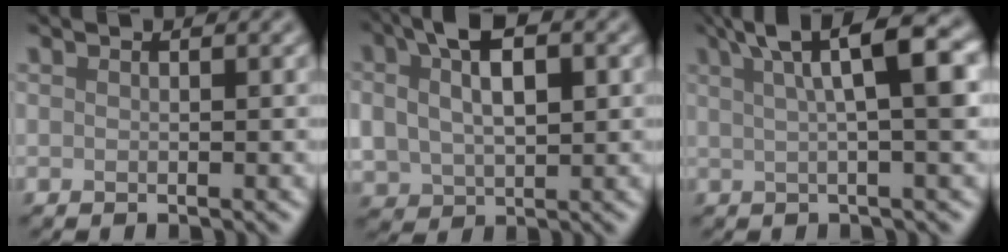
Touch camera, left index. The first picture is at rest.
{"total": 6.3, "force": [2.0, 3.7, 4.7], "torque": [-0.086, 0.015, 0.027]}
{"total": 8.6, "force": [3.0, 2.4, 7.7], "torque": [-0.080, 0.029, 0.036]}